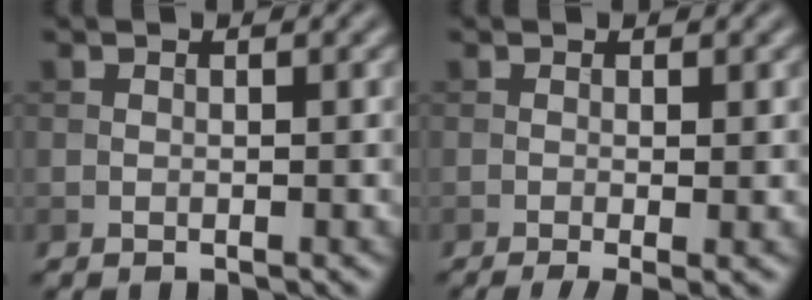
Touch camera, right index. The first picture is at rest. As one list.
[{"total": 3.0, "force": [-0.8, 0.8, 2.8], "torque": [-0.045, -0.012, -0.013]}]